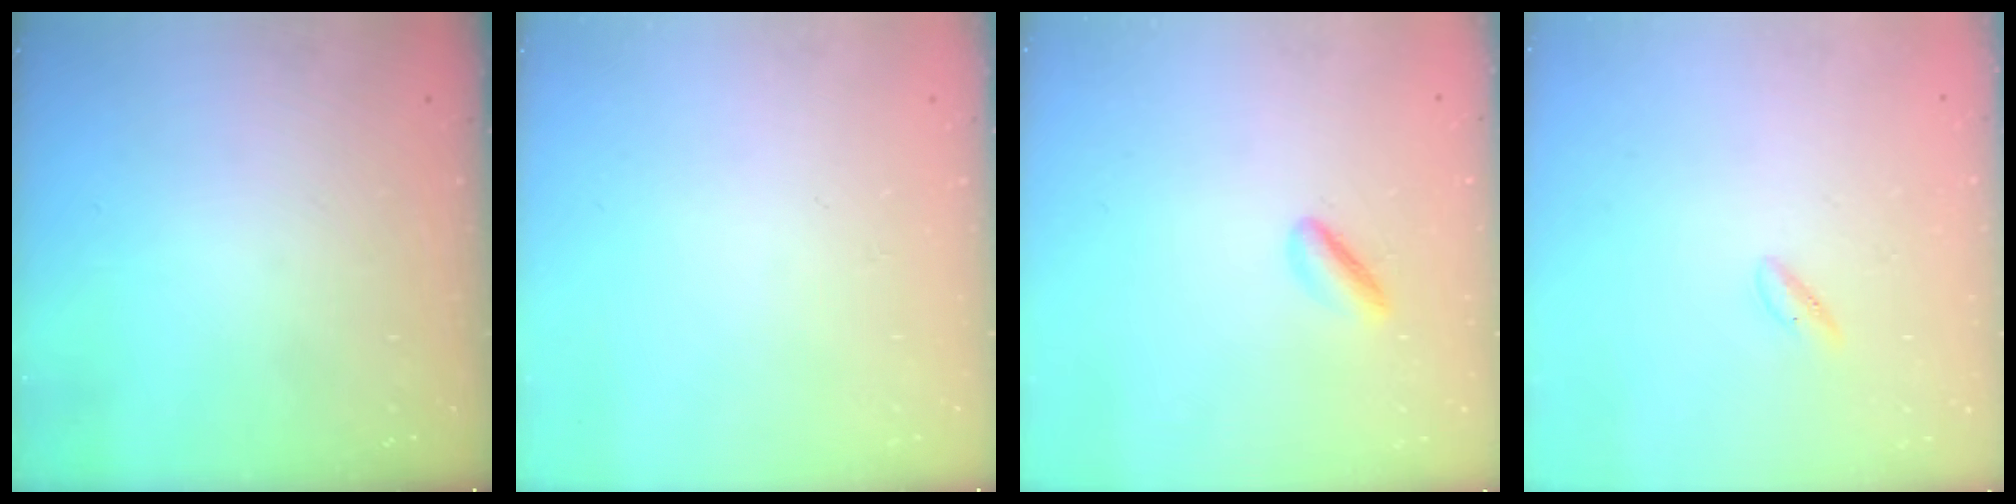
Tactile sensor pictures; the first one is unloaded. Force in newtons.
{"total": 0.0}
{"total": 3.4, "press": 3.4, "slide": 0.5}
{"total": 1.5, "press": 1.2, "slide": 0.9}